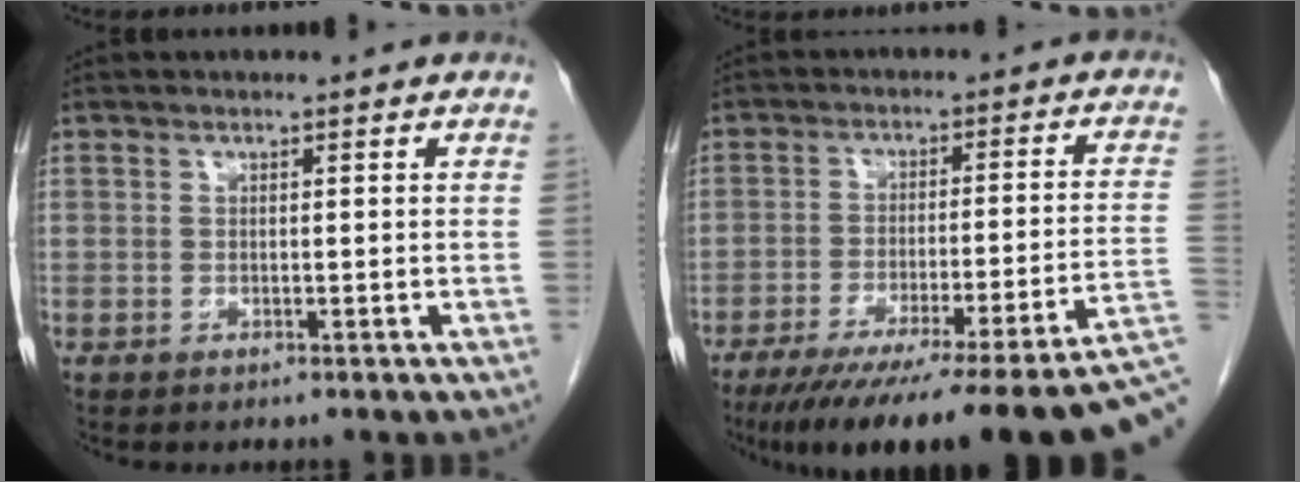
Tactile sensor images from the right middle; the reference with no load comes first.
{"total": 22.5, "force": [-15.3, 0.9, 16.4], "torque": [-0.168, -0.012, -0.220]}